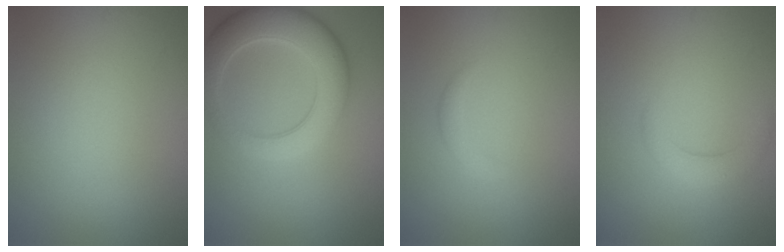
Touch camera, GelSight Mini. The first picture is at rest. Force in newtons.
{"total": 7.1, "press": 7.0, "slide": 0.3}
{"total": 1.1, "press": 1.1, "slide": 0.1}
{"total": 2.0, "press": 2.0, "slide": 0.1}